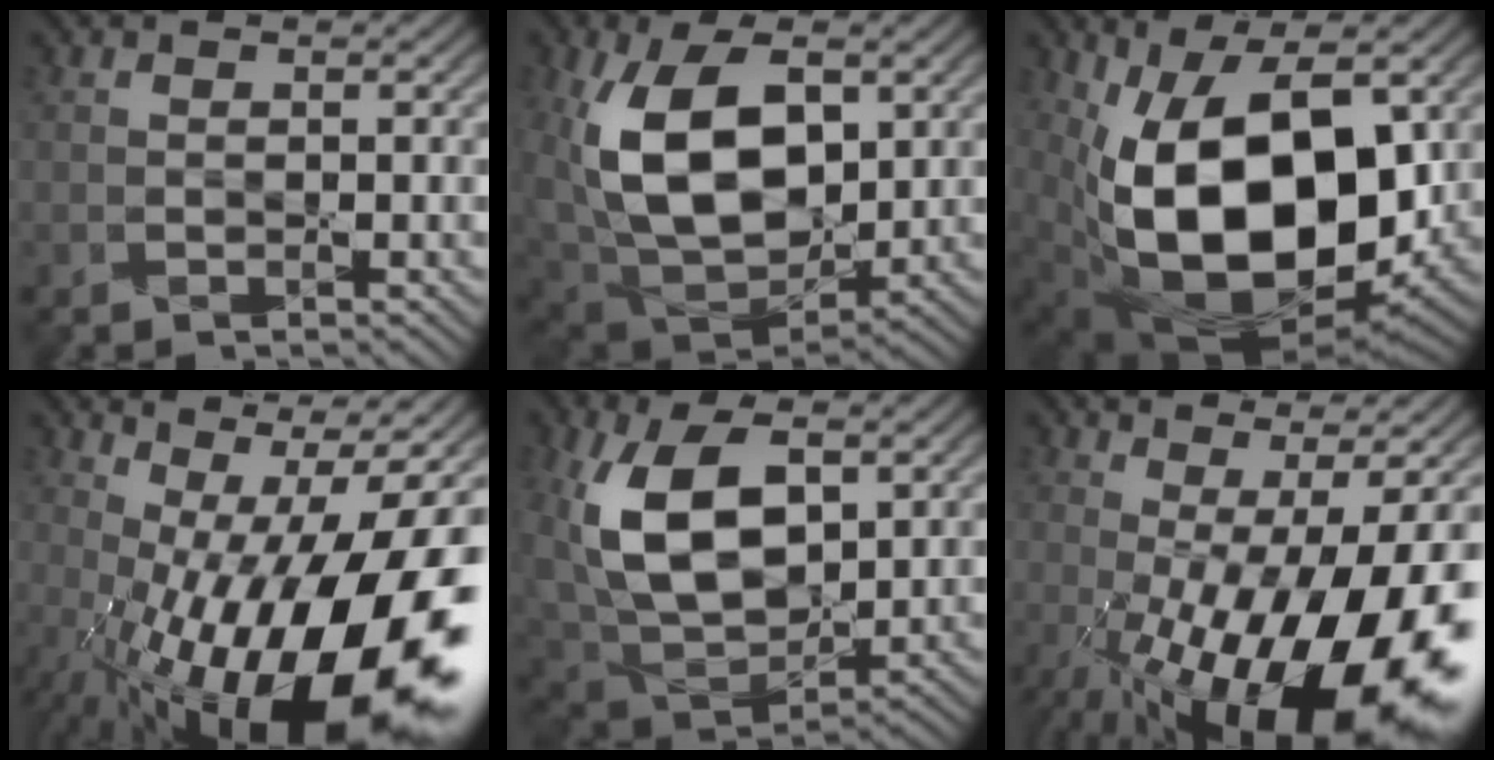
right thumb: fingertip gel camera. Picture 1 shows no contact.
{"total": 16.5, "force": [2.5, 10.4, 12.6], "torque": [-0.263, -0.013, 0.057]}
{"total": 18.4, "force": [0.1, 10.9, 14.8], "torque": [-0.274, -0.038, 0.005]}
{"total": 21.9, "force": [-5.6, 8.6, 19.3], "torque": [-0.265, 0.002, -0.102]}
{"total": 15.0, "force": [3.2, 9.1, 11.5], "torque": [-0.258, -0.004, 0.068]}
{"total": 20.0, "force": [-5.7, 6.9, 17.9], "torque": [-0.257, -0.013, -0.076]}